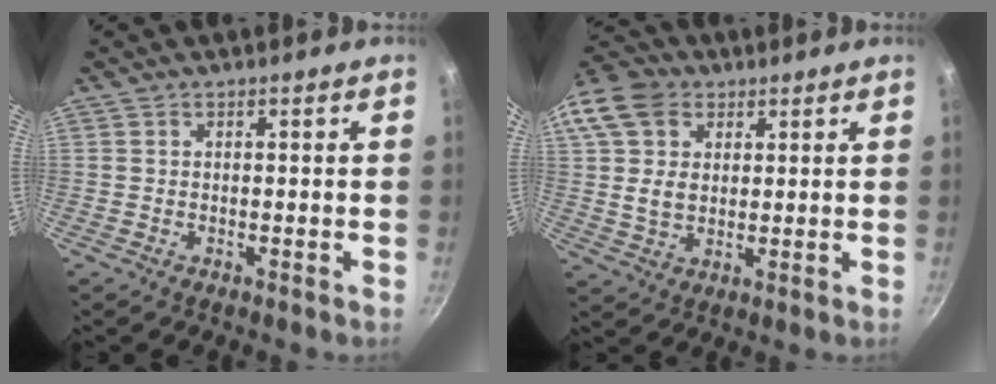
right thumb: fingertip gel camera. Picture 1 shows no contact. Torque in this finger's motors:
{"motor_torque": [0.29, 0.66, 0.30, 0.03, 0.29]}